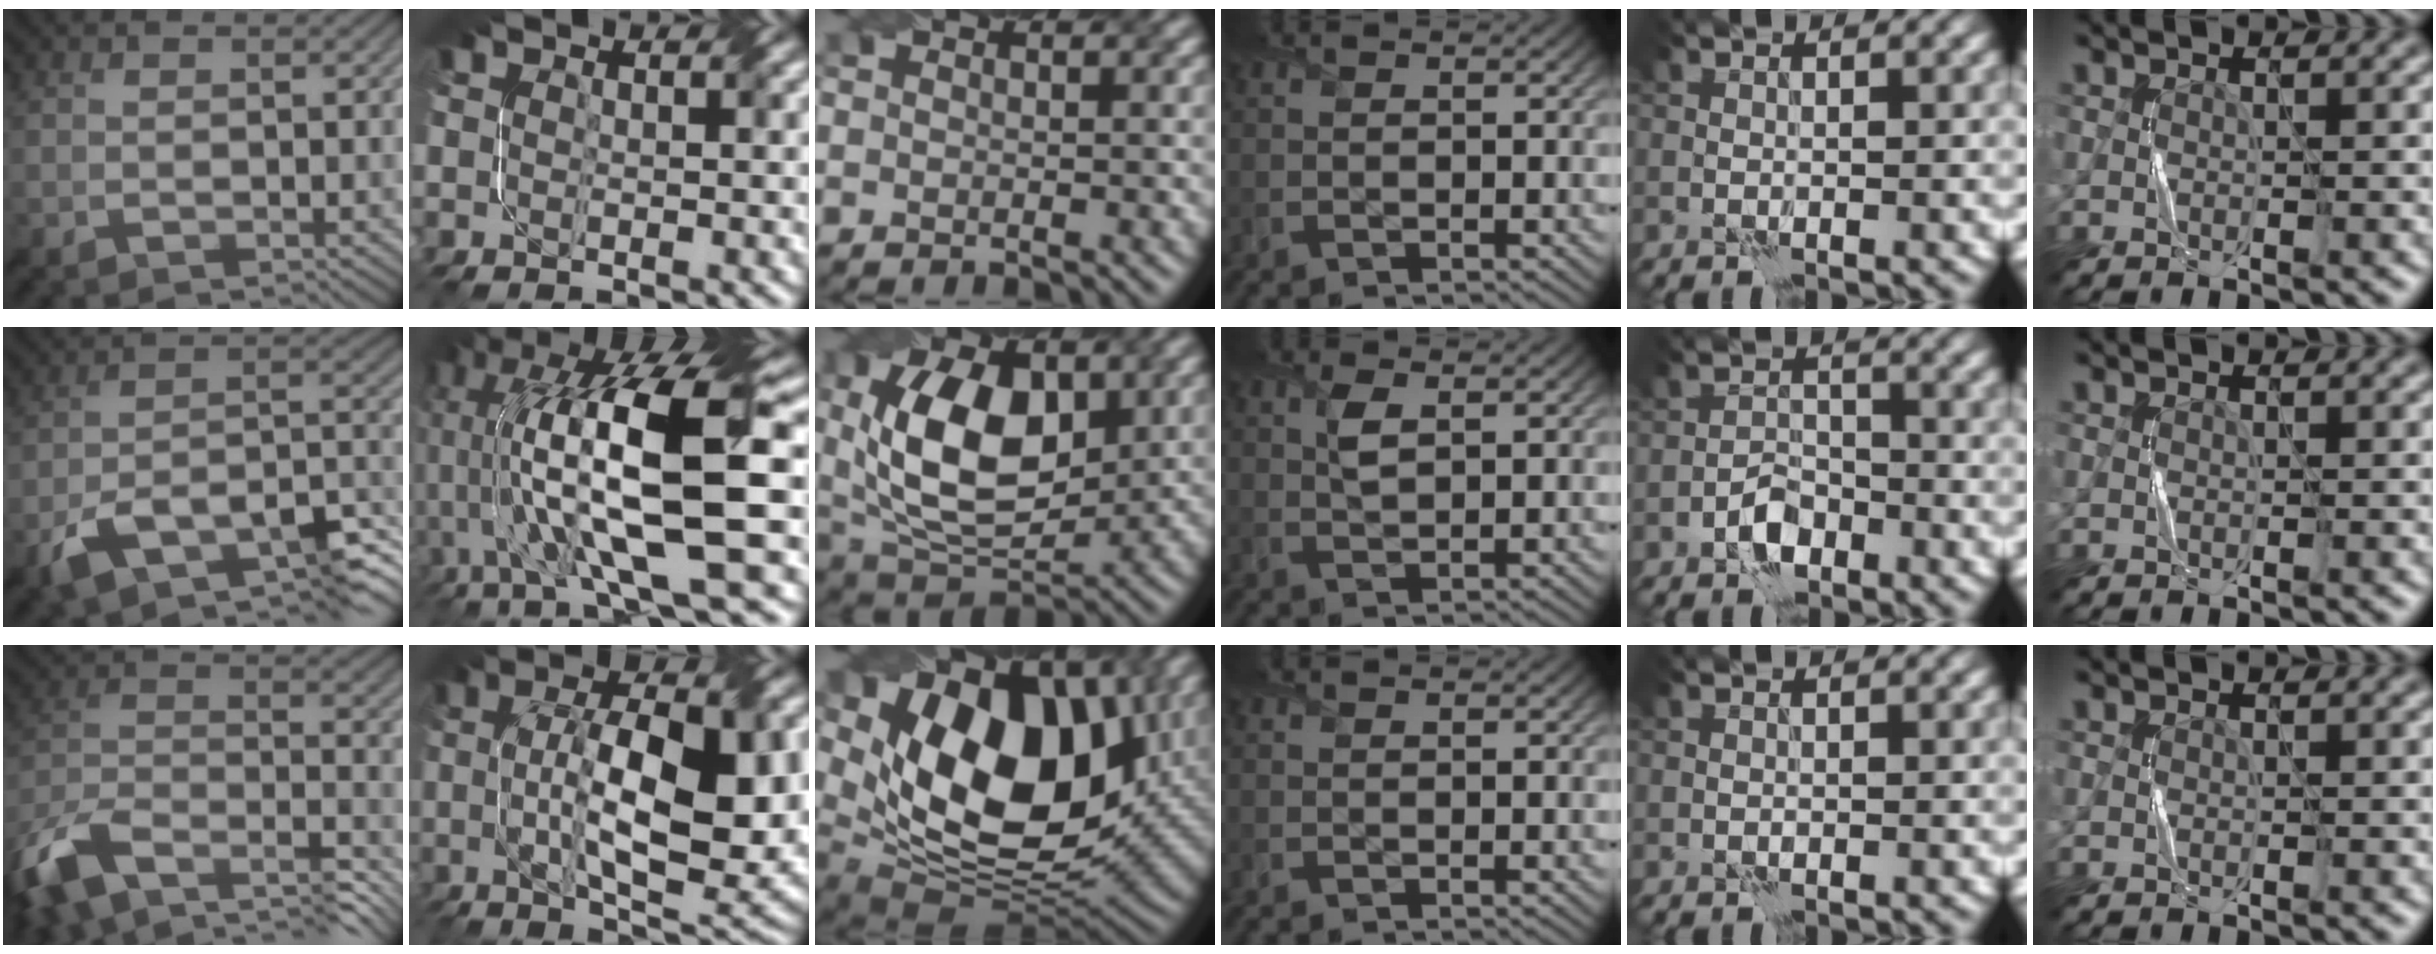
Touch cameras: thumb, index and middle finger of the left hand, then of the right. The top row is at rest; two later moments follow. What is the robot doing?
{"motion": "twist", "object": "screw"}